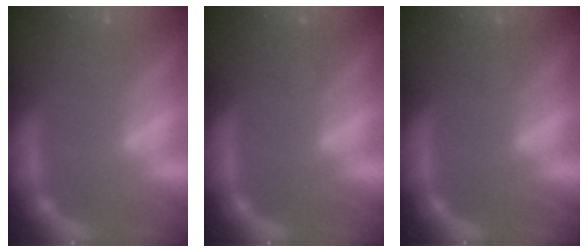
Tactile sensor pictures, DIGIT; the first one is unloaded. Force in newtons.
{"total": 0.9}
{"total": 0.9}